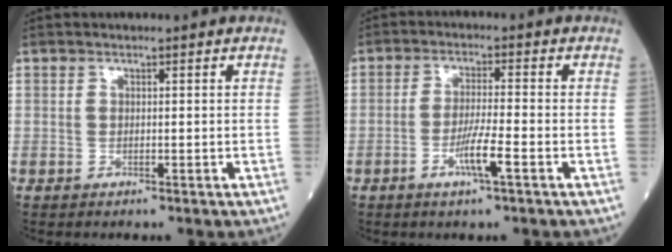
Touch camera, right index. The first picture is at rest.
{"total": 5.1, "force": [-2.3, -0.2, 4.6], "torque": [-0.087, -0.007, -0.045]}